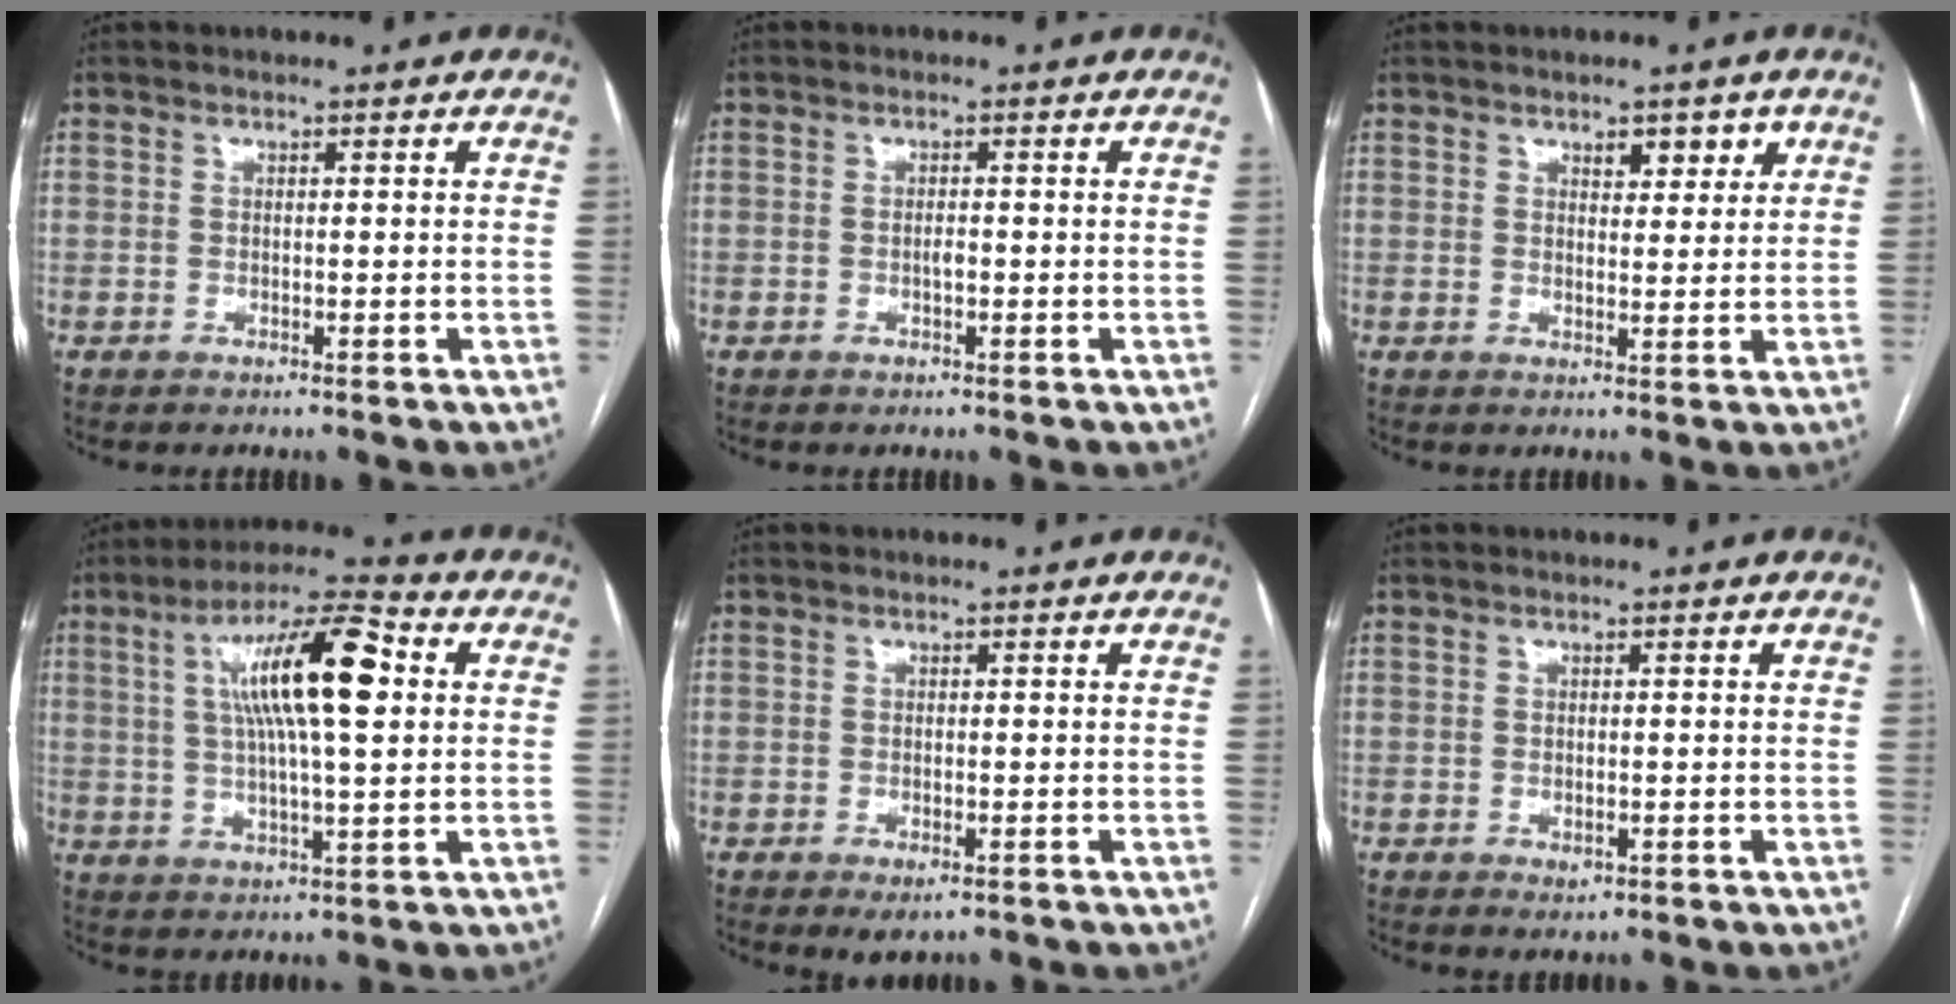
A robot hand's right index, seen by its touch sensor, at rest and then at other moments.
{"total": 1.0, "force": [-0.3, 0.4, 0.9], "torque": [-0.015, 0.002, -0.006]}
{"total": 3.6, "force": [2.0, 1.8, 2.4], "torque": [-0.028, 0.001, 0.029]}
{"total": 14.1, "force": [3.3, 2.3, 13.6], "torque": [-0.241, 0.025, 0.053]}
{"total": 2.4, "force": [-1.3, 1.0, 1.7], "torque": [-0.027, -0.003, -0.009]}
{"total": 1.3, "force": [-0.5, 0.8, 0.9], "torque": [-0.011, -0.001, -0.002]}